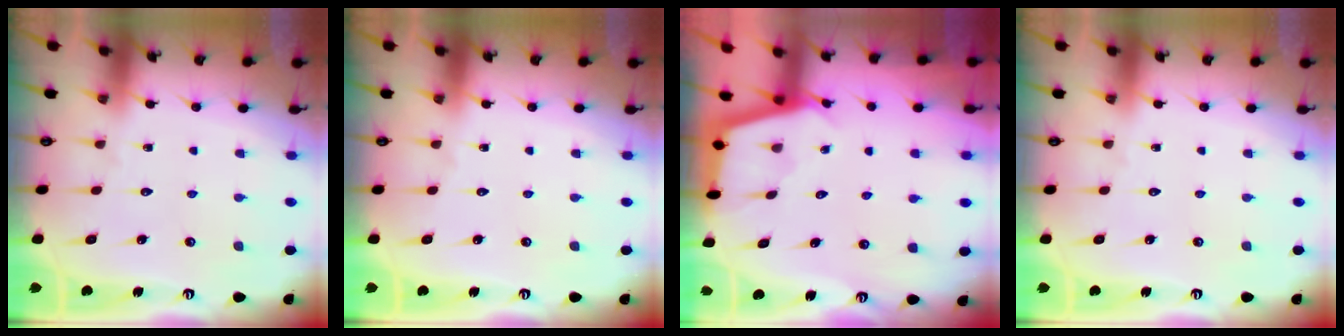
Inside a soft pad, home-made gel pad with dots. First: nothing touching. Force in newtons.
{"total": 0.0}
{"total": 2.5, "press": 2.5, "slide": 0.1}
{"total": 0.0}